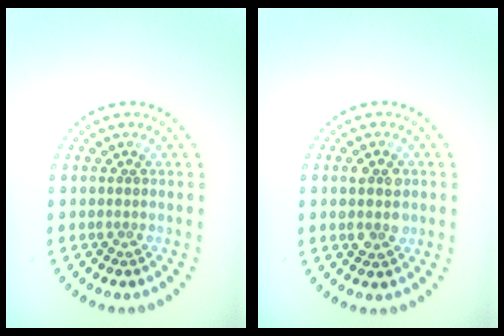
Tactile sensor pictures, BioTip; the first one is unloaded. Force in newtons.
{"total": 2.6, "press": 2.6, "slide": 0.3}